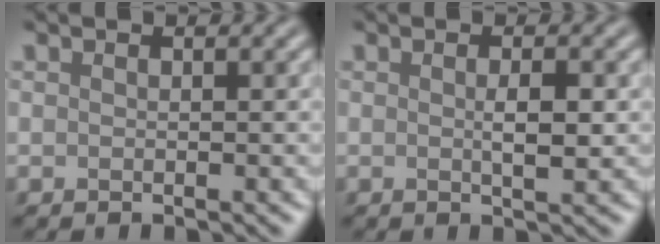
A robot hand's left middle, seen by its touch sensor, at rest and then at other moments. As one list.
[{"total": 2.1, "force": [0.0, 0.4, 2.0], "torque": [-0.034, -0.003, 0.000]}]